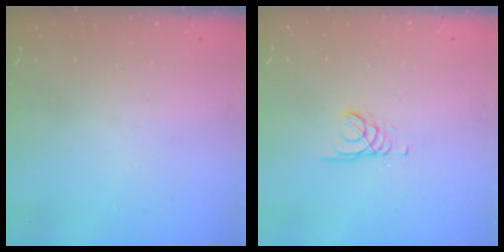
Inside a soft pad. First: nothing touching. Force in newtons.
{"total": 1.8, "press": 1.8, "slide": 0.2}